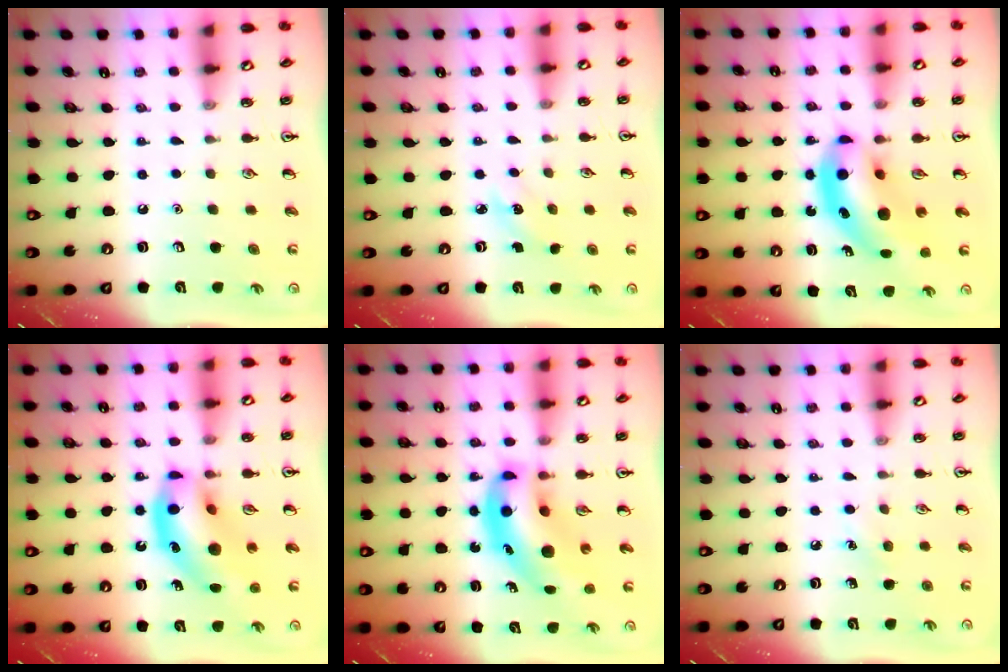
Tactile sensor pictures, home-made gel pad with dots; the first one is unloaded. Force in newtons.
{"total": 2.7, "press": 2.5, "slide": 1.0}
{"total": 10.8, "press": 10.4, "slide": 3.2}
{"total": 16.5, "press": 15.9, "slide": 4.5}
{"total": 13.0, "press": 12.4, "slide": 3.9}
{"total": 5.3, "press": 5.0, "slide": 1.6}